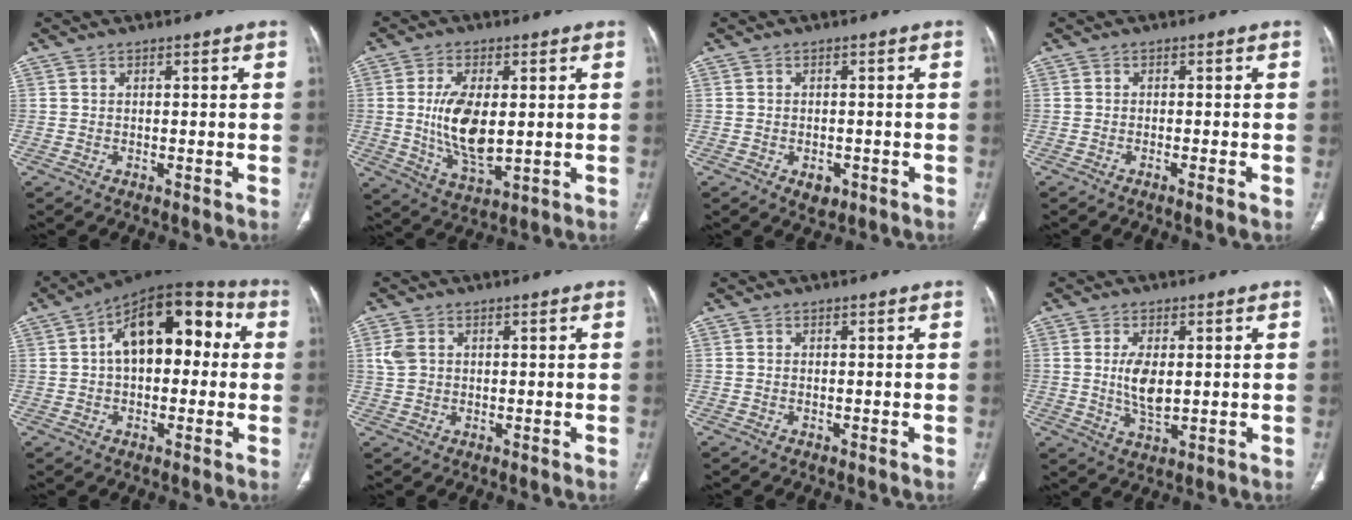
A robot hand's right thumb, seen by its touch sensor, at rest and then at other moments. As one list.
[{"total": 11.5, "force": [0.5, 5.5, 10.1], "torque": [-0.190, -0.019, 0.020]}, {"total": 2.9, "force": [-1.2, 1.9, 1.7], "torque": [-0.014, 0.002, -0.010]}, {"total": 1.5, "force": [-0.9, -0.1, 1.3], "torque": [-0.030, -0.003, -0.018]}, {"total": 17.3, "force": [2.8, 9.7, 14.0], "torque": [-0.178, 0.046, 0.035]}, {"total": 3.5, "force": [0.9, 2.6, 2.1], "torque": [-0.046, 0.003, 0.023]}, {"total": 0.0}, {"total": 6.2, "force": [0.6, 2.9, 5.4], "torque": [-0.102, -0.011, 0.016]}]